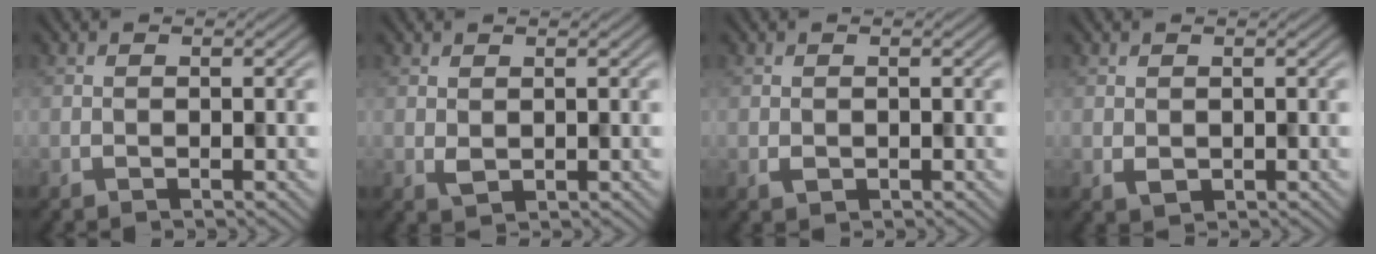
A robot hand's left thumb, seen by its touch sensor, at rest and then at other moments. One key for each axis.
{"total": 1.7, "fx": 0.3, "fy": 1.4, "fz": 0.9, "tx": -0.022, "ty": -0.001, "tz": 0.013}
{"total": 1.2, "fx": -0.3, "fy": 1.1, "fz": 0.3, "tx": -0.010, "ty": -0.002, "tz": 0.001}
{"total": 1.7, "fx": -0.2, "fy": 1.5, "fz": 0.7, "tx": -0.015, "ty": -0.002, "tz": 0.005}